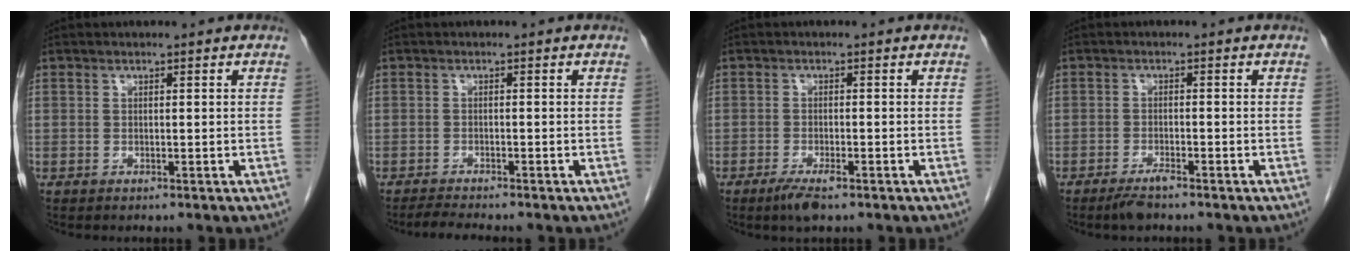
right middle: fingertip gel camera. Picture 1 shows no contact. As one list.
[{"total": 2.7, "force": [-2.6, -0.2, 0.9], "torque": [-0.026, -0.014, -0.043]}, {"total": 3.3, "force": [-2.2, 0.6, 2.4], "torque": [-0.047, -0.005, -0.038]}, {"total": 2.7, "force": [-2.2, 0.2, 1.6], "torque": [-0.036, -0.005, -0.041]}]